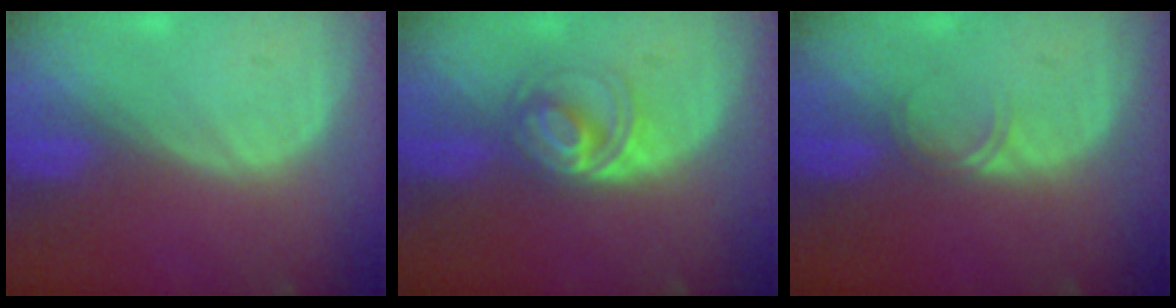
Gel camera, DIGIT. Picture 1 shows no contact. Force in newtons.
{"total": 5.6, "press": 5.3, "slide": 1.7}
{"total": 1.7, "press": 1.7, "slide": 0.3}